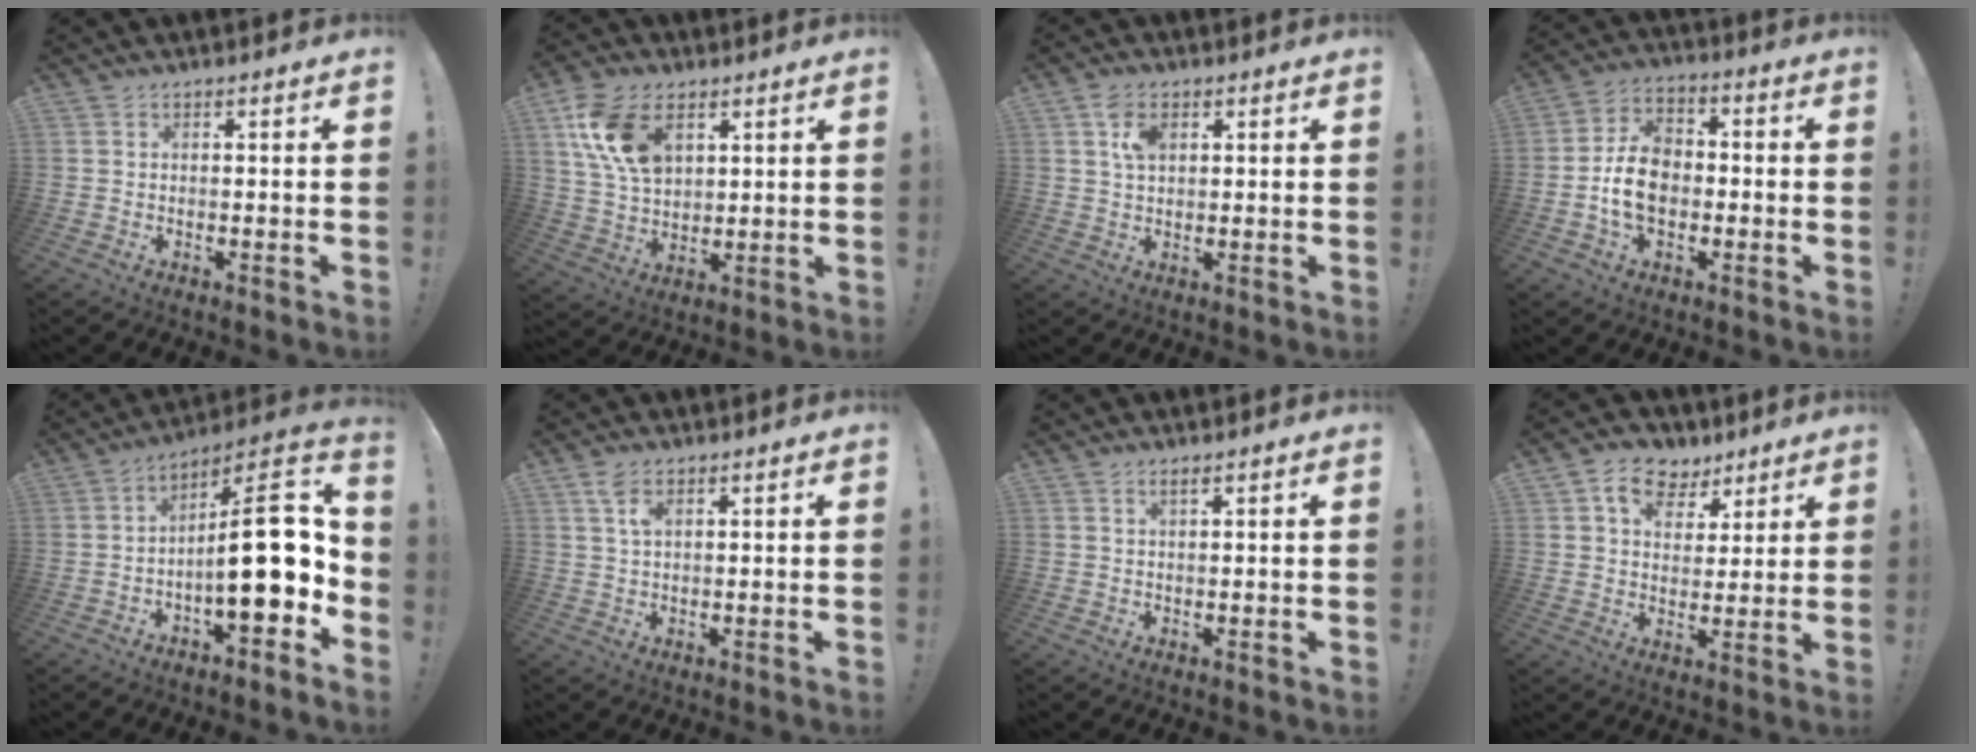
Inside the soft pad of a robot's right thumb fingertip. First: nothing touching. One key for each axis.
{"total": 15.2, "fx": 6.7, "fy": 9.5, "fz": 9.7, "tx": -0.182, "ty": -0.014, "tz": 0.131}
{"total": 5.6, "fx": 2.2, "fy": 3.3, "fz": 3.9, "tx": -0.072, "ty": 0.003, "tz": 0.040}
{"total": 12.2, "fx": -2.0, "fy": 9.0, "fz": 8.0, "tx": -0.146, "ty": 0.018, "tz": -0.034}
{"total": 20.0, "fx": -1.8, "fy": 7.0, "fz": 18.7, "tx": -0.282, "ty": 0.020, "tz": -0.022}
{"total": 4.1, "fx": 2.0, "fy": 1.9, "fz": 3.1, "tx": -0.056, "ty": -0.002, "tz": 0.034}
{"total": 1.2, "fx": 0.8, "fy": 0.1, "fz": 0.9, "tx": -0.015, "ty": -0.001, "tz": 0.013}
{"total": 10.2, "fx": 5.5, "fy": 7.4, "fz": 4.5, "tx": -0.074, "ty": -0.019, "tz": 0.107}